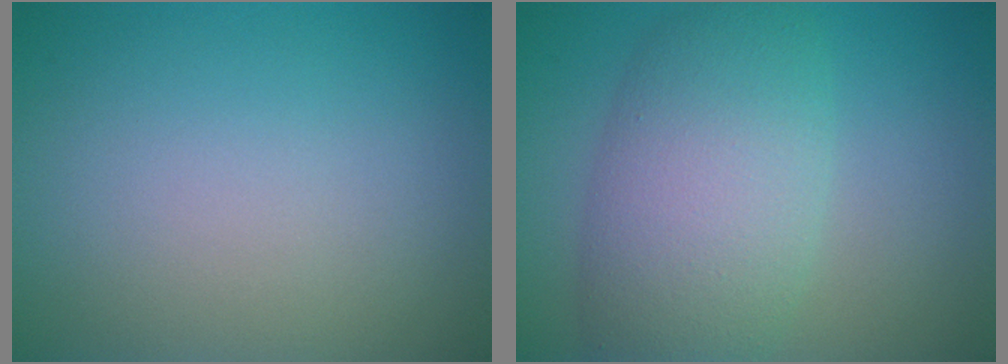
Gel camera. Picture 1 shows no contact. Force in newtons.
{"total": 7.4, "press": 7.4, "slide": 0.2}